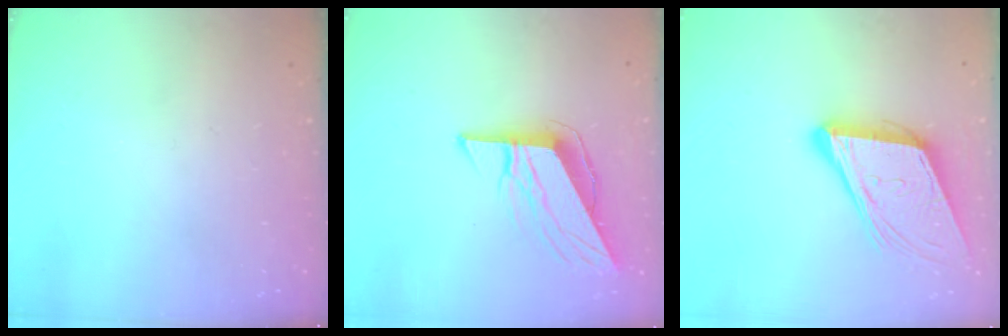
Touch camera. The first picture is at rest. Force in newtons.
{"total": 10.2, "press": 10.2, "slide": 0.6}
{"total": 14.7, "press": 14.2, "slide": 3.9}